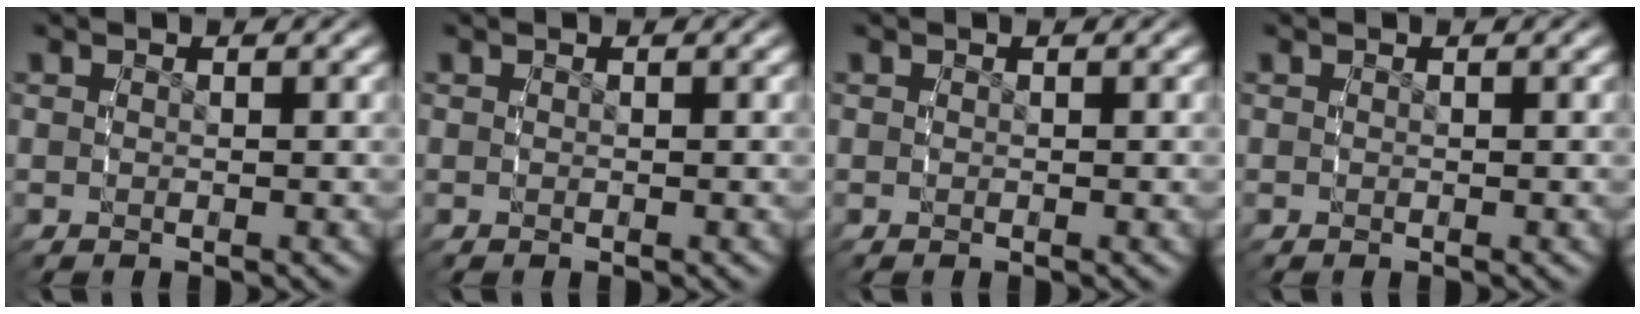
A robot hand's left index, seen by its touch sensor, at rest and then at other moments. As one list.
[{"total": 0.0}, {"total": 0.0}, {"total": 0.0}]